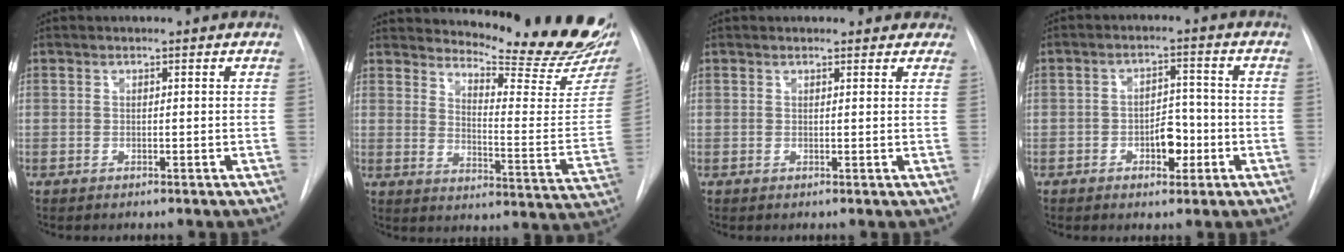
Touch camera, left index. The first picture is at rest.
{"total": 20.9, "force": [19.7, 1.8, 6.9], "torque": [-0.097, -0.124, 0.236]}
{"total": 5.7, "force": [5.1, 2.2, 1.4], "torque": [0.002, 0.008, 0.042]}
{"total": 4.9, "force": [-1.8, 2.7, 3.6], "torque": [-0.048, 0.009, -0.025]}